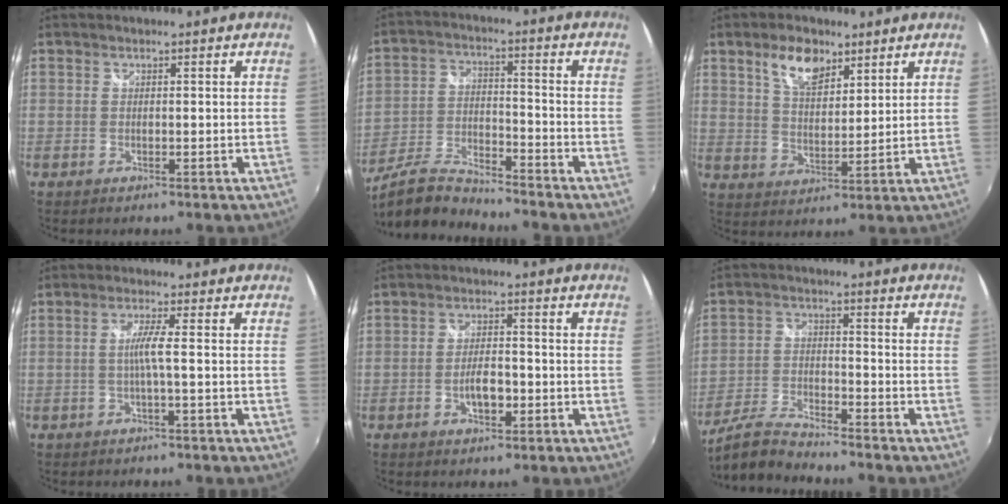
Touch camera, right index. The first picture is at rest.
{"total": 11.8, "force": [-10.8, 1.7, 4.5], "torque": [-0.098, -0.012, -0.207]}
{"total": 7.9, "force": [4.9, 3.8, 4.9], "torque": [-0.085, 0.010, 0.089]}
{"total": 3.2, "force": [-0.6, -0.8, 3.1], "torque": [-0.063, -0.002, -0.010]}
{"total": 4.5, "force": [-1.8, 1.9, 3.7], "torque": [-0.070, -0.001, -0.027]}
{"total": 8.2, "force": [-7.6, 0.8, 2.9], "torque": [-0.071, -0.003, -0.153]}